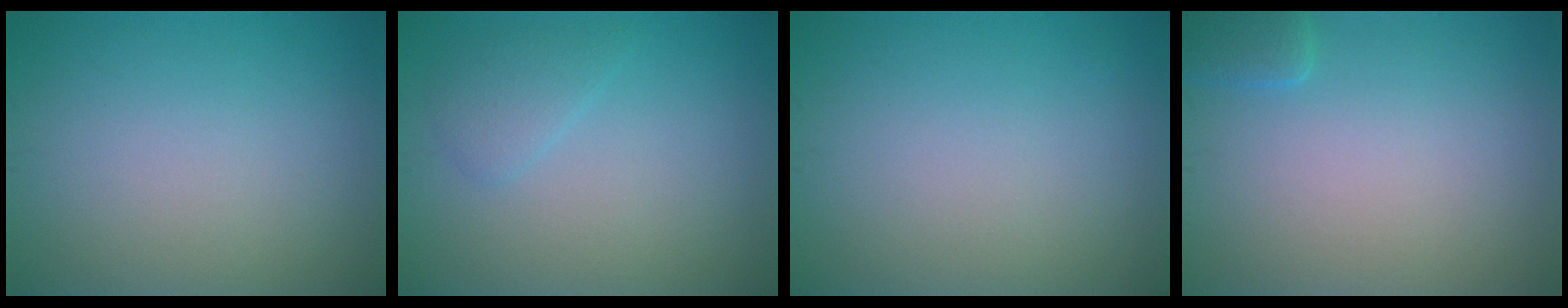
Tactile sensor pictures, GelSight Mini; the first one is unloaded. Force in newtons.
{"total": 1.7, "press": 1.7, "slide": 0.1}
{"total": 0.0}
{"total": 1.4, "press": 1.4, "slide": 0.1}